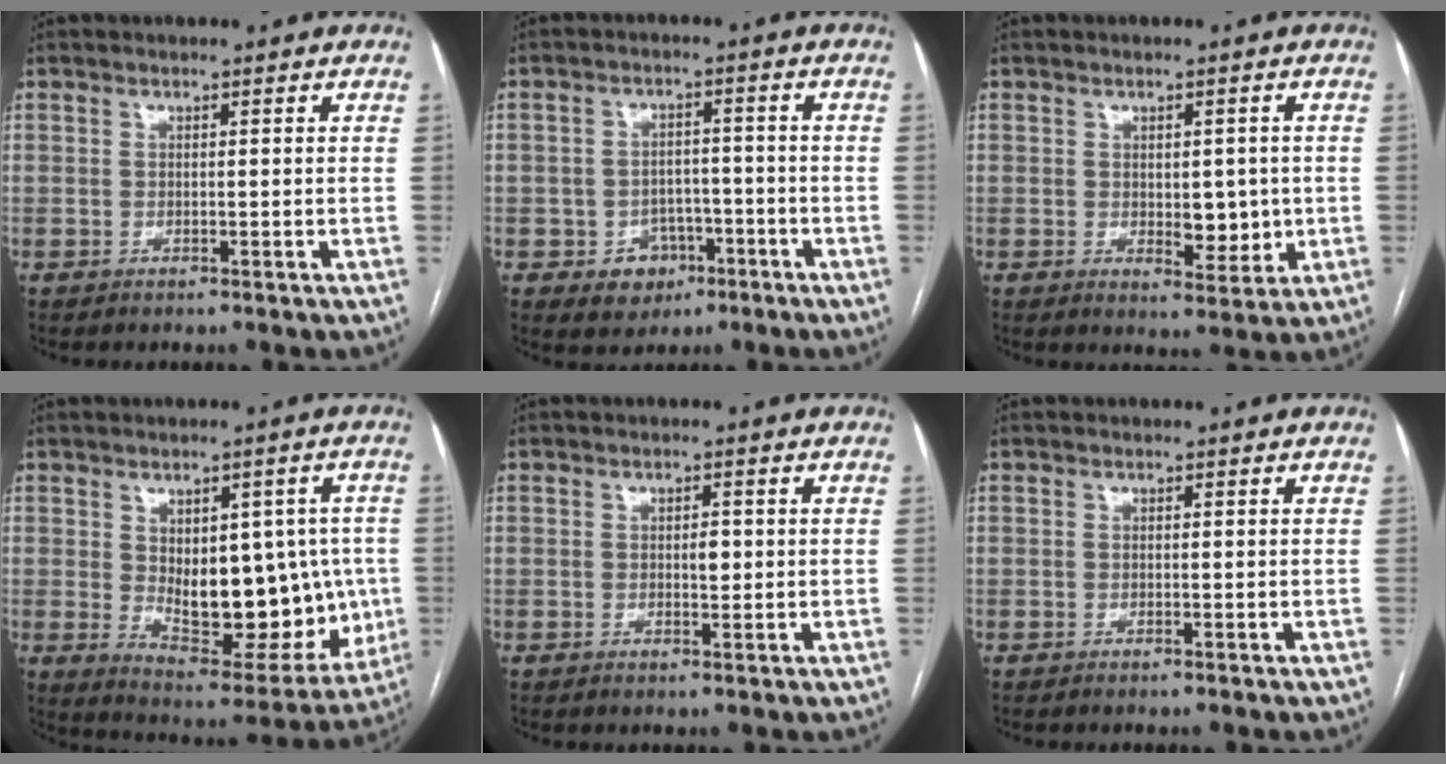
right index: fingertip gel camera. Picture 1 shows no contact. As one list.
[{"total": 5.6, "force": [-2.6, 4.7, 1.6], "torque": [-0.013, 0.011, -0.028]}, {"total": 5.4, "force": [-0.2, 2.7, 4.6], "torque": [-0.058, -0.006, 0.007]}, {"total": 17.3, "force": [-0.3, 8.5, 15.1], "torque": [-0.212, -0.001, 0.023]}, {"total": 1.8, "force": [0.1, 0.8, 1.6], "torque": [-0.024, 0.001, 0.002]}, {"total": 0.0}]